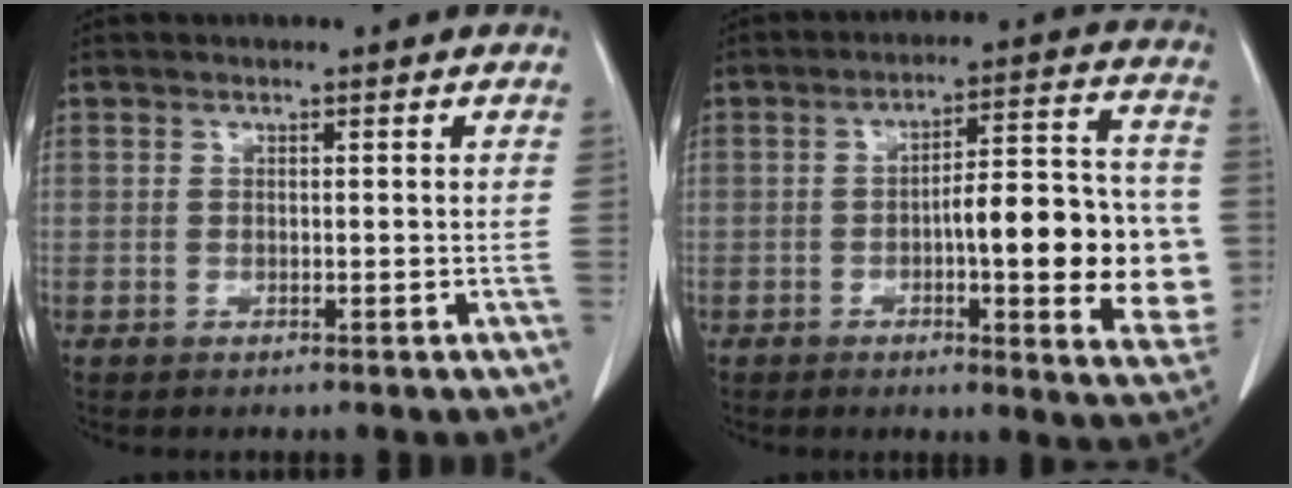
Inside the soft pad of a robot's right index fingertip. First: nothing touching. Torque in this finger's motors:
{"motor_torque": [1.33, -0.68, 0.44, 0.14]}